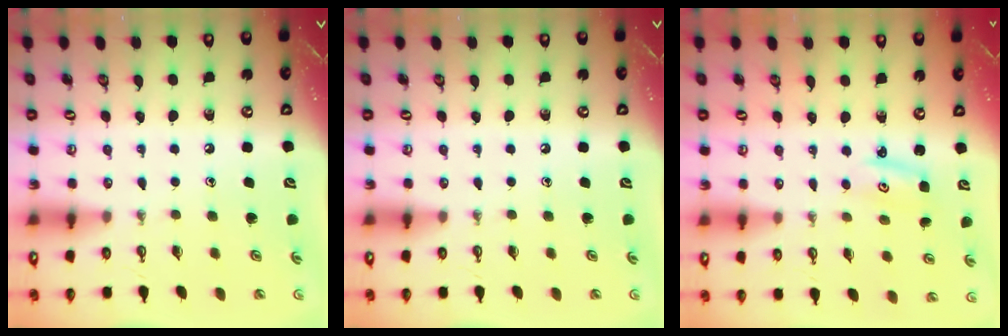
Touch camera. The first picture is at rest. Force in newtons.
{"total": 0.0}
{"total": 3.1, "press": 3.0, "slide": 0.3}